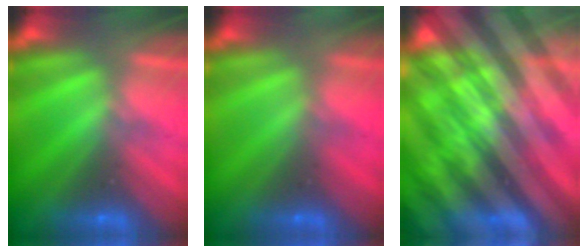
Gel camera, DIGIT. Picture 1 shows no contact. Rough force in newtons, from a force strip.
{"total": 2.4}
{"total": 6.2}